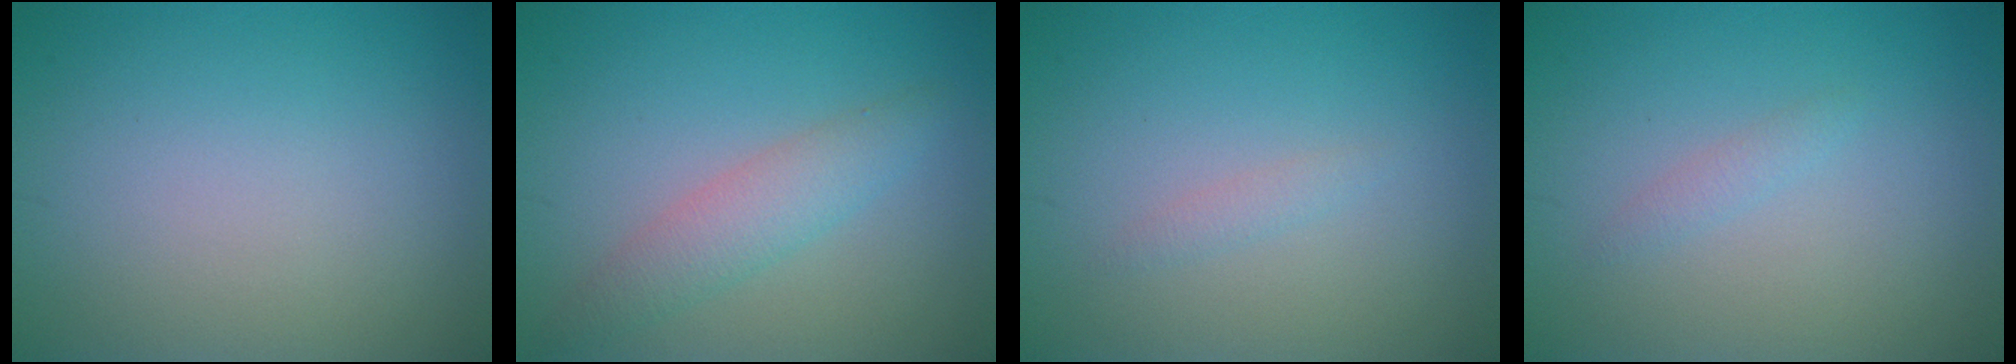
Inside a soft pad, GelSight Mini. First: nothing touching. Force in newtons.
{"total": 2.9, "press": 2.9, "slide": 0.1}
{"total": 0.8, "press": 0.8, "slide": 0.0}
{"total": 0.9, "press": 0.8, "slide": 0.1}